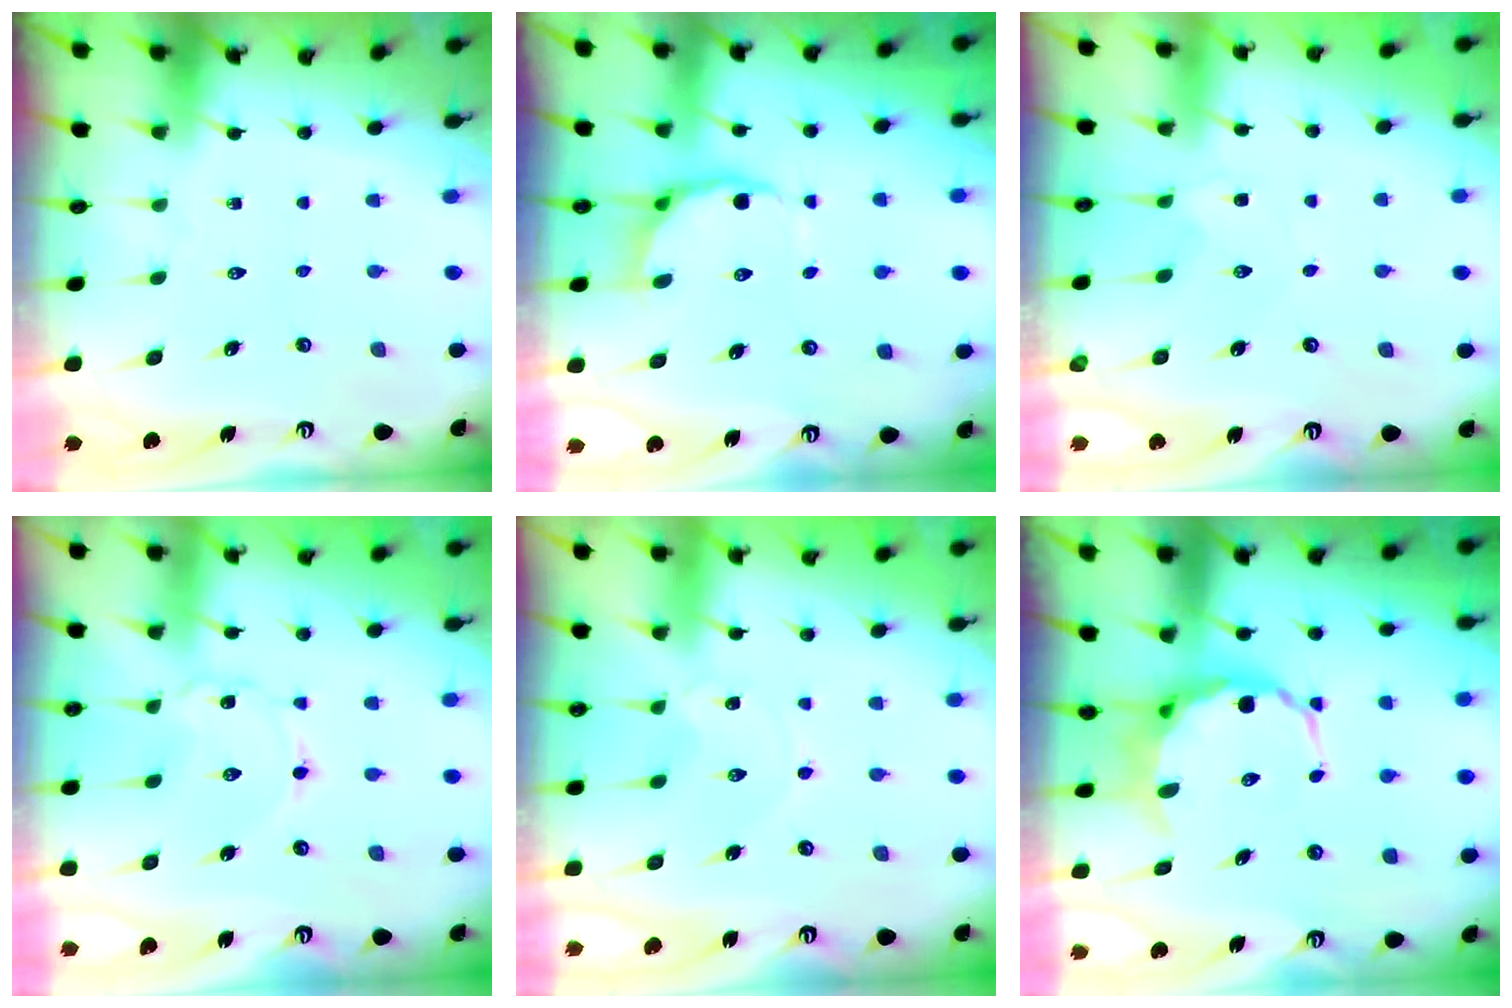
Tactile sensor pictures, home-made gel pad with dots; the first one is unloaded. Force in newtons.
{"total": 7.8, "press": 7.1, "slide": 3.0}
{"total": 1.8, "press": 1.7, "slide": 0.4}
{"total": 2.0, "press": 2.0, "slide": 0.1}
{"total": 0.5, "press": 0.5, "slide": 0.2}
{"total": 8.3, "press": 8.0, "slide": 2.1}